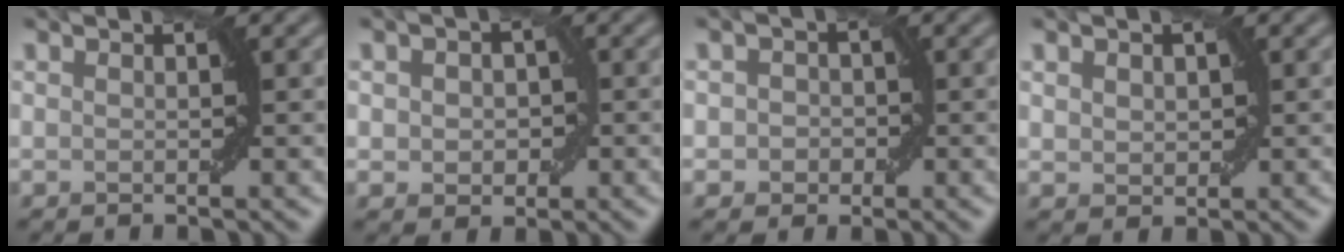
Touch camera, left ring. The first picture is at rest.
{"total": 3.0, "force": [0.0, 2.3, 1.9], "torque": [-0.021, 0.004, -0.004]}
{"total": 2.1, "force": [-0.1, 2.0, 0.8], "torque": [0.009, 0.005, -0.012]}
{"total": 1.5, "force": [0.6, 1.2, 0.8], "torque": [-0.014, 0.001, 0.014]}